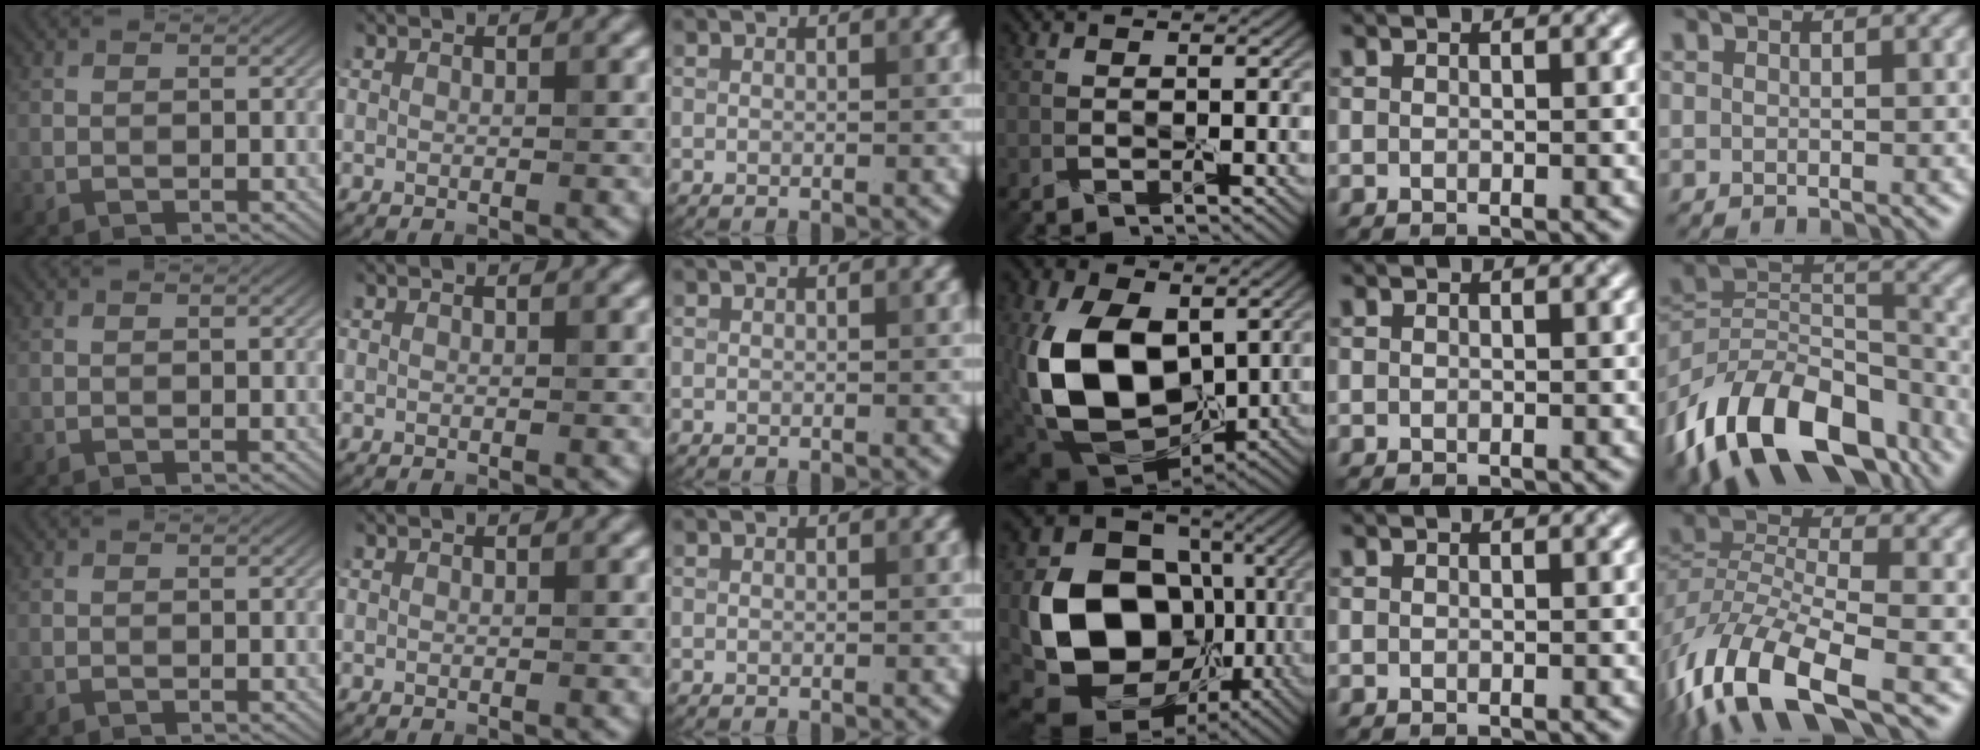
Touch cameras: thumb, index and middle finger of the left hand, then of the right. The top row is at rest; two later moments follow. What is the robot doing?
{"motion": "peel", "object": "plastic screen protector"}